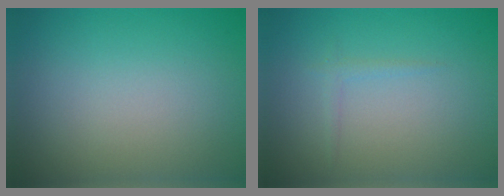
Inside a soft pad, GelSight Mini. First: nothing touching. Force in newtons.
{"total": 0.9, "press": 0.8, "slide": 0.1}